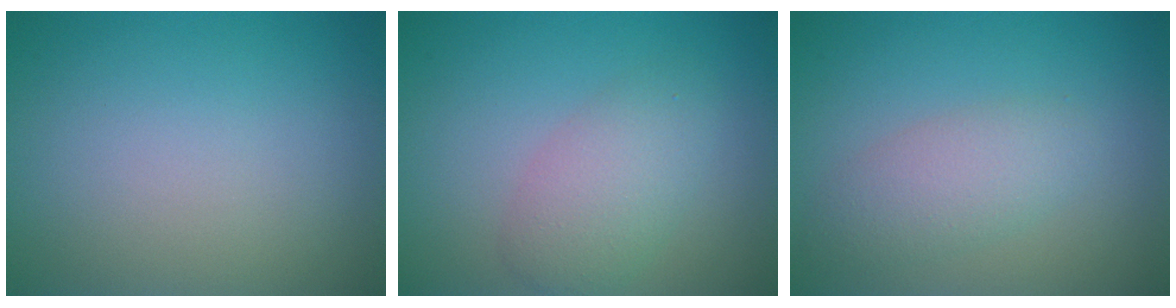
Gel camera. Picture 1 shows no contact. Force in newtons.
{"total": 4.6, "press": 4.6, "slide": 0.1}
{"total": 3.0, "press": 3.0, "slide": 0.2}